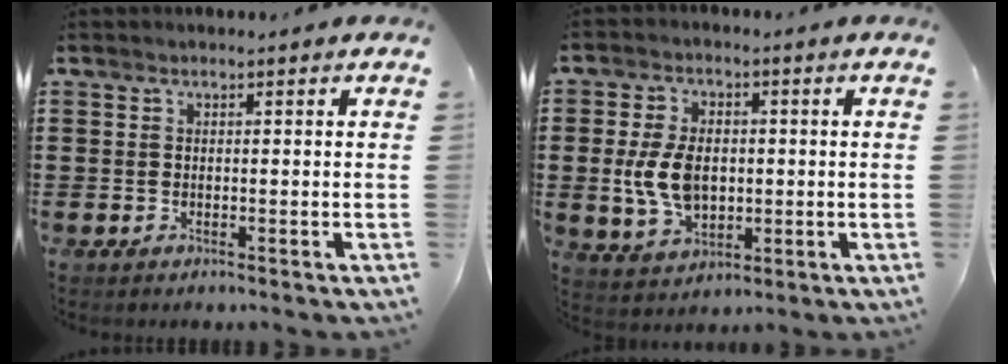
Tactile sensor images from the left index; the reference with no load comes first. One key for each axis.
{"total": 7.9, "fx": 0.1, "fy": 5.0, "fz": 6.1, "tx": -0.144, "ty": 0.000, "tz": -0.007}